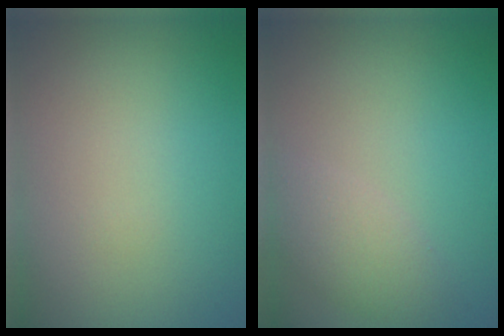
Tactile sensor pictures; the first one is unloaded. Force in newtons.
{"total": 2.6, "press": 2.6, "slide": 0.1}